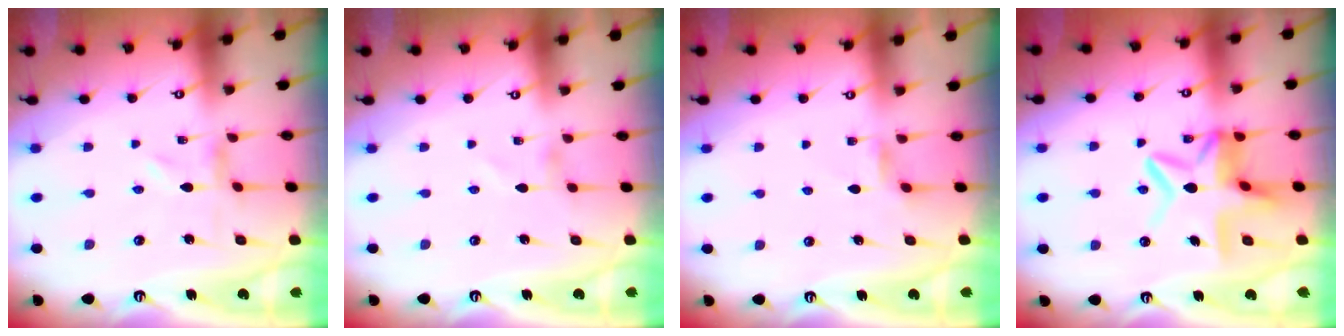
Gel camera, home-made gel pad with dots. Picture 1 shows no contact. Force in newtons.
{"total": 0.0}
{"total": 2.3, "press": 2.3, "slide": 0.5}
{"total": 12.2, "press": 12.1, "slide": 1.3}